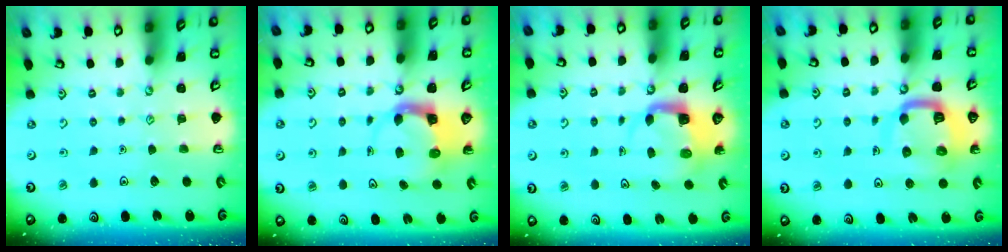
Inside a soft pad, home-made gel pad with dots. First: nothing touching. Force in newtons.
{"total": 3.7, "press": 3.6, "slide": 0.5}
{"total": 4.0, "press": 4.0, "slide": 0.4}
{"total": 10.8, "press": 10.8, "slide": 1.1}